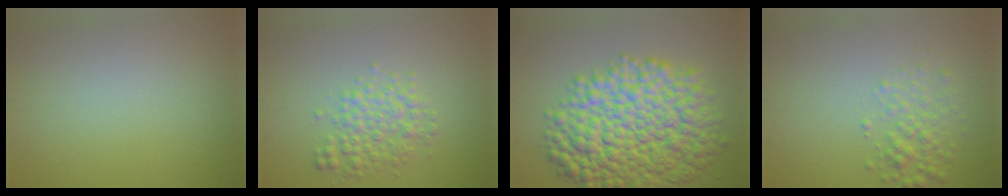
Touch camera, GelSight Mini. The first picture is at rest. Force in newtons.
{"total": 3.3, "press": 3.3, "slide": 0.1}
{"total": 12.3, "press": 12.3, "slide": 0.1}
{"total": 2.4, "press": 2.4, "slide": 0.1}